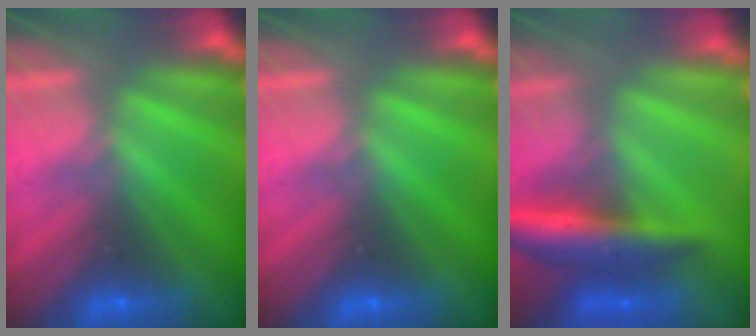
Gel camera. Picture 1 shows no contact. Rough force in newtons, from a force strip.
{"total": 0.0}
{"total": 8.6}